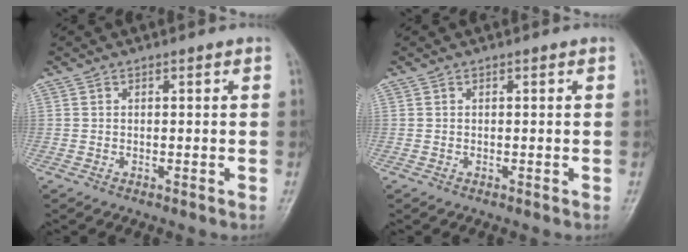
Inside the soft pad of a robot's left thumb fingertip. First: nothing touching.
{"total": 0.0}